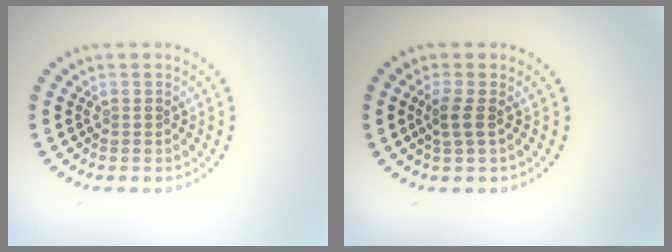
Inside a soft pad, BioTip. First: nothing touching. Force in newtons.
{"total": 1.5, "press": 1.3, "slide": 0.9}